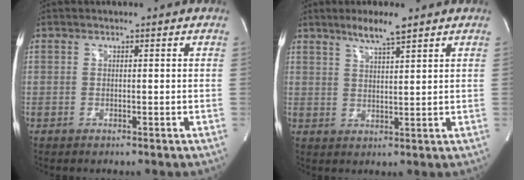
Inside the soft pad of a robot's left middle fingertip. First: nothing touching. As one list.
[{"total": 5.2, "force": [3.9, 0.1, 3.5], "torque": [-0.069, 0.001, 0.071]}]